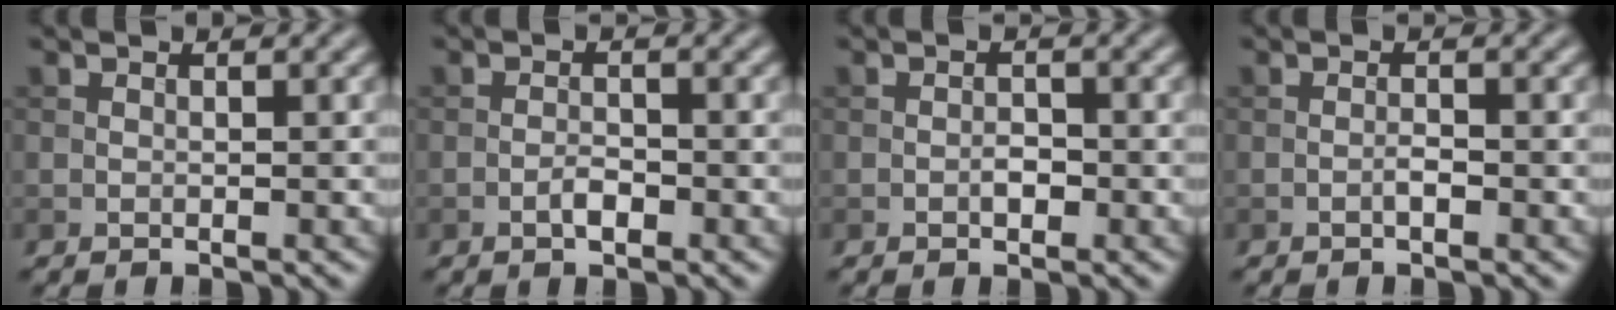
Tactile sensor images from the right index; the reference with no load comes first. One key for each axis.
{"total": 1.5, "fx": -0.8, "fy": 0.6, "fz": 1.1, "tx": -0.021, "ty": 0.002, "tz": -0.016}
{"total": 1.2, "fx": -0.4, "fy": 0.7, "fz": 0.8, "tx": -0.013, "ty": 0.002, "tz": -0.009}
{"total": 0.9, "fx": -0.5, "fy": 0.2, "fz": 0.8, "tx": -0.014, "ty": 0.002, "tz": -0.009}